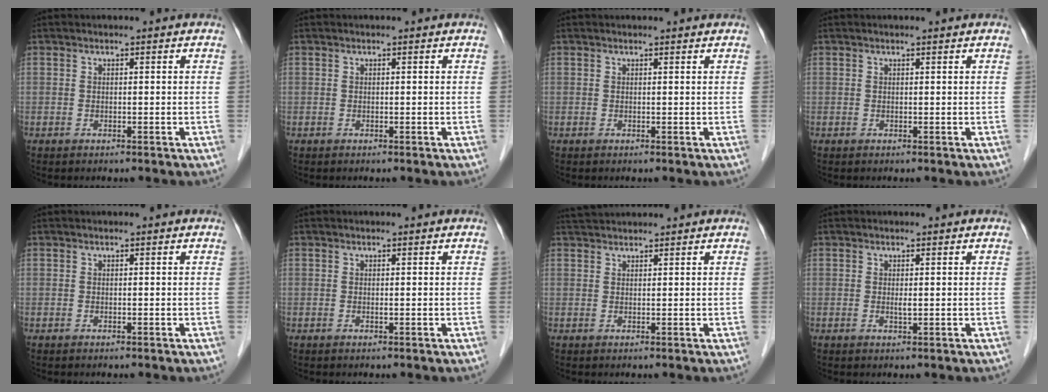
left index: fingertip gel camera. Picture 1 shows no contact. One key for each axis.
{"total": 0.0}
{"total": 1.1, "fx": 1.1, "fy": 0.0, "fz": 0.2, "tx": -0.010, "ty": 0.002, "tz": 0.013}
{"total": 0.8, "fx": 0.7, "fy": -0.1, "fz": 0.3, "tx": -0.011, "ty": 0.002, "tz": 0.015}
{"total": 0.0}
{"total": 0.0}
{"total": 3.6, "fx": 3.5, "fy": 0.1, "fz": 0.8, "tx": -0.015, "ty": 0.035, "tz": 0.066}
{"total": 0.8, "fx": 0.2, "fy": 0.1, "fz": 0.8, "tx": -0.020, "ty": -0.003, "tz": 0.005}